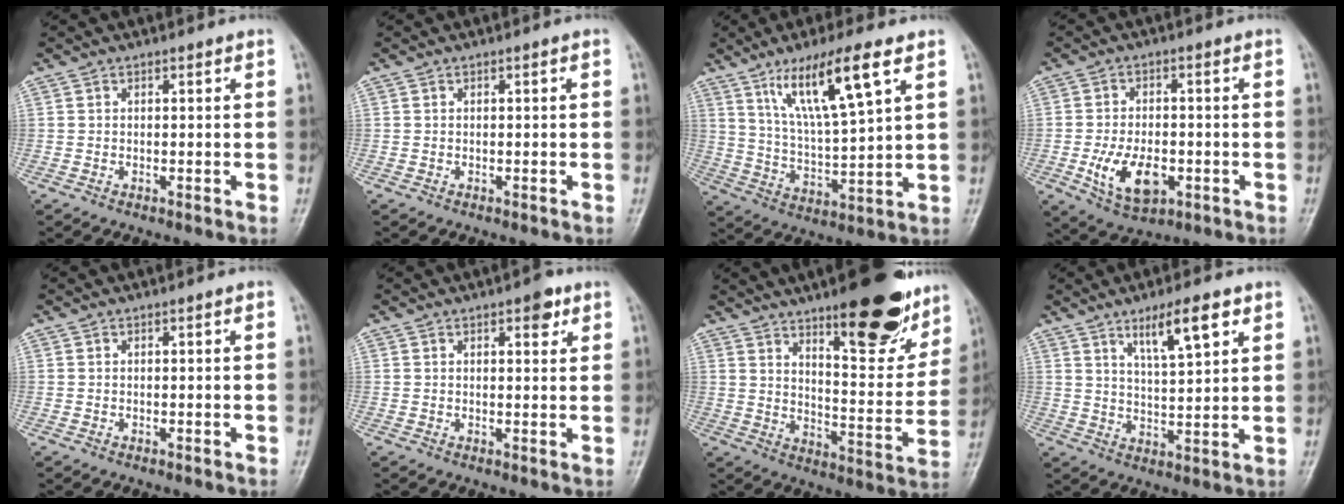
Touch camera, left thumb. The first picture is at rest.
{"total": 0.0}
{"total": 14.1, "force": [7.6, 2.4, 11.6], "torque": [-0.208, -0.031, 0.145]}
{"total": 9.6, "force": [-2.6, 5.7, 7.2], "torque": [-0.118, 0.002, -0.034]}
{"total": 0.0}
{"total": 3.4, "force": [2.0, 1.4, 2.3], "torque": [-0.019, -0.006, 0.024]}
{"total": 20.6, "force": [13.3, 6.4, 14.4], "torque": [-0.149, -0.075, 0.197]}
{"total": 8.8, "force": [5.1, 2.1, 6.9], "torque": [-0.109, -0.028, 0.091]}